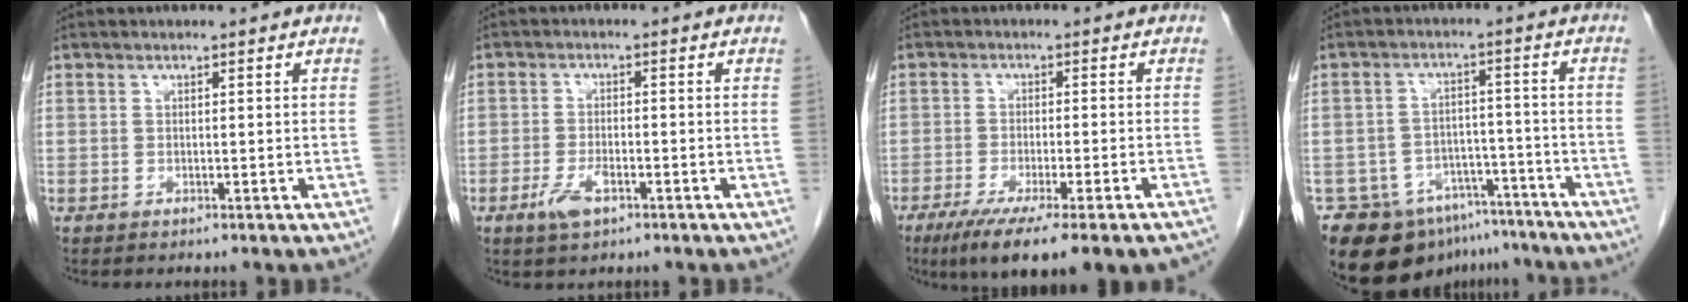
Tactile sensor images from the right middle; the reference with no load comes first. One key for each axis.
{"total": 3.8, "fx": -2.0, "fy": 1.4, "fz": 2.9, "tx": -0.061, "ty": -0.001, "tz": -0.033}
{"total": 14.8, "fx": -11.2, "fy": 1.1, "fz": 9.6, "tx": -0.111, "ty": -0.031, "tz": -0.167}
{"total": 13.3, "fx": -9.9, "fy": 8.0, "fz": 3.6, "tx": -0.061, "ty": 0.028, "tz": -0.137}